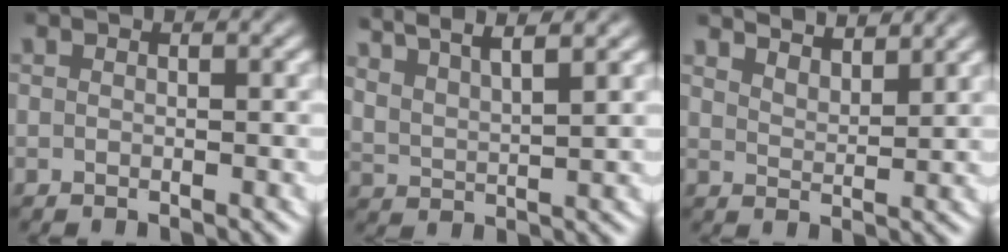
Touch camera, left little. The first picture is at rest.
{"total": 6.6, "force": [4.6, 3.3, 3.5], "torque": [-0.074, 0.002, 0.073]}
{"total": 4.1, "force": [3.7, 0.8, 1.4], "torque": [-0.024, -0.008, 0.065]}